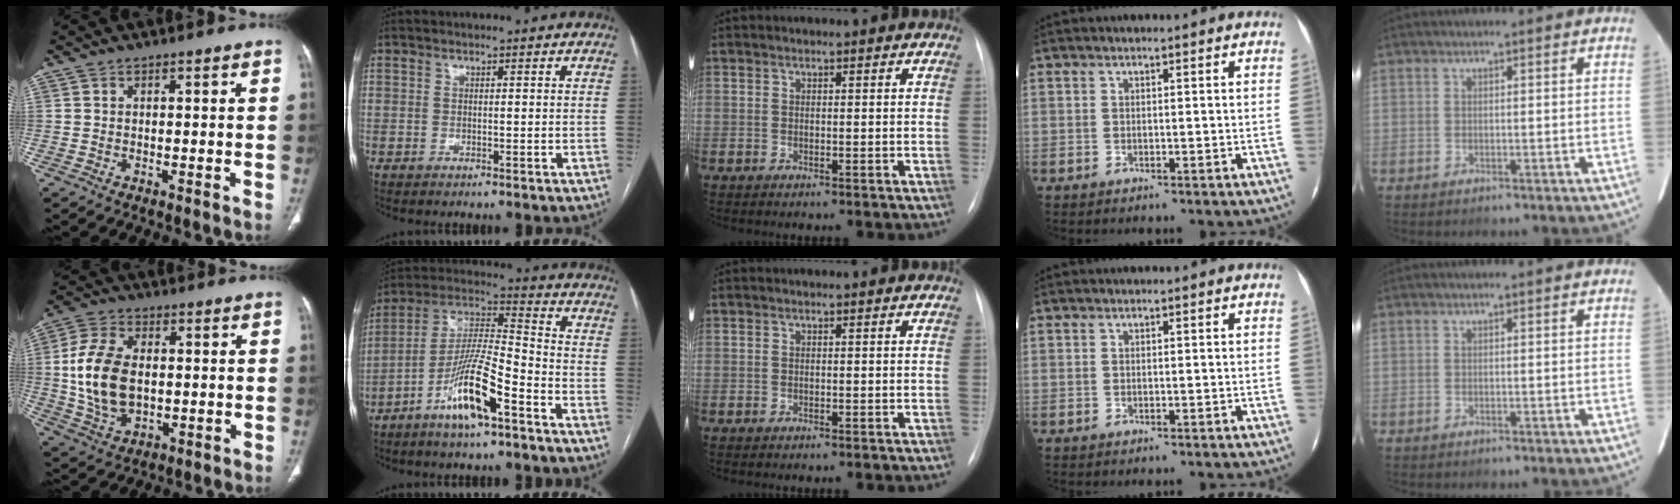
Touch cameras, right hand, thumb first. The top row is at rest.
{"thumb": {"total": 14.2, "force": [0.3, 8.9, 11.0], "torque": [-0.216, 0.001, 0.012]}, "index": {"total": 12.8, "force": [-6.8, 1.5, 10.8], "torque": [-0.214, -0.005, -0.130]}}